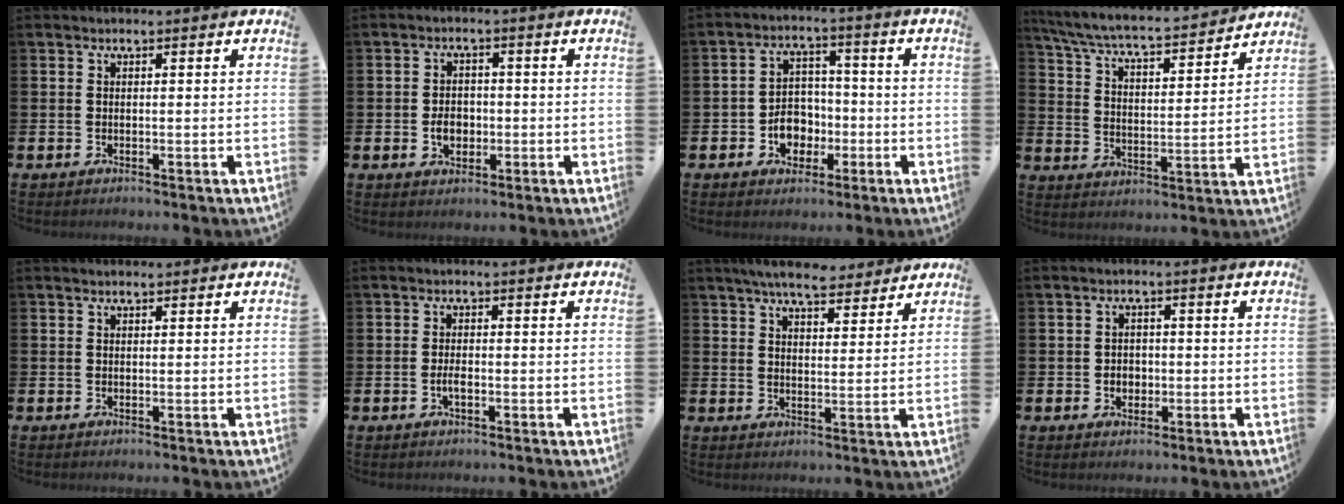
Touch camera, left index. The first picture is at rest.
{"total": 3.2, "force": [-0.7, 2.4, 2.0], "torque": [-0.016, -0.004, -0.021]}
{"total": 5.4, "force": [-1.8, 4.5, 2.4], "torque": [-0.035, 0.006, -0.038]}
{"total": 6.3, "force": [5.8, 0.7, 2.2], "torque": [-0.074, -0.047, 0.096]}
{"total": 0.7, "force": [0.7, 0.2, 0.2], "torque": [0.003, -0.001, 0.010]}
{"total": 1.7, "force": [-0.5, 0.7, 1.5], "torque": [-0.020, -0.003, -0.012]}
{"total": 6.6, "force": [6.2, 1.4, 1.8], "torque": [-0.028, -0.031, 0.107]}
{"total": 2.1, "force": [-0.3, 1.9, 0.8], "torque": [0.004, -0.002, -0.015]}